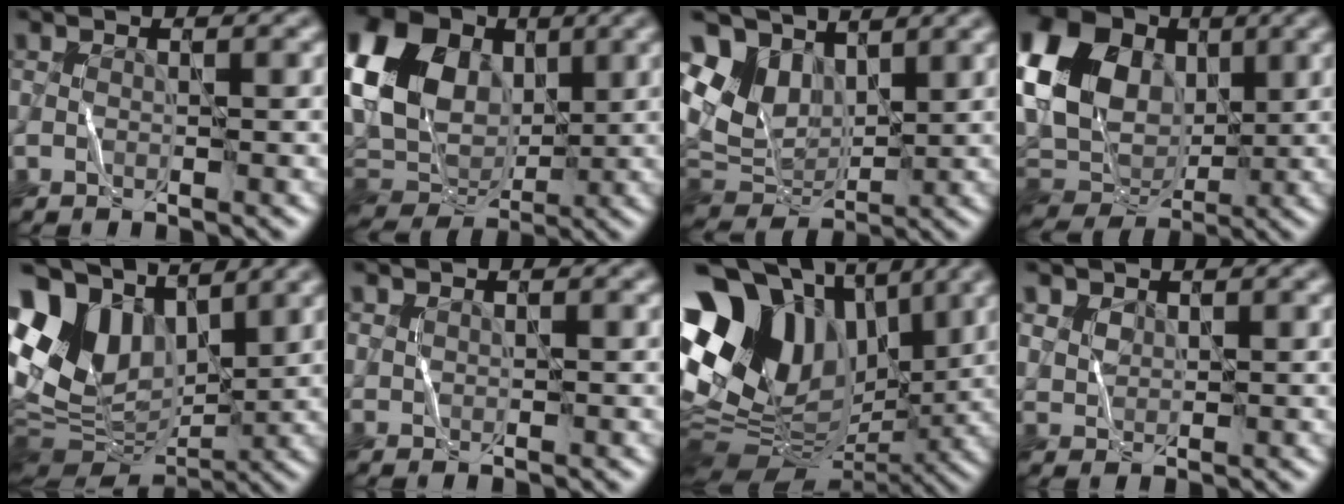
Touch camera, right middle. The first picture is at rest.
{"total": 12.9, "force": [2.7, 10.2, 7.4], "torque": [-0.163, 0.022, 0.045]}
{"total": 6.6, "force": [3.2, 4.9, 3.1], "torque": [-0.071, 0.000, 0.058]}
{"total": 14.9, "force": [3.2, 12.0, 8.2], "torque": [-0.182, 0.032, 0.040]}
{"total": 12.0, "force": [4.3, 7.7, 8.1], "torque": [-0.189, 0.016, 0.079]}
{"total": 0.6, "force": [0.6, 0.3, 0.0], "torque": [0.001, -0.001, 0.016]}
{"total": 15.6, "force": [3.9, 11.2, 10.1], "torque": [-0.204, 0.024, 0.070]}
{"total": 1.6, "force": [1.2, 1.0, 0.1], "torque": [-0.004, 0.000, 0.029]}